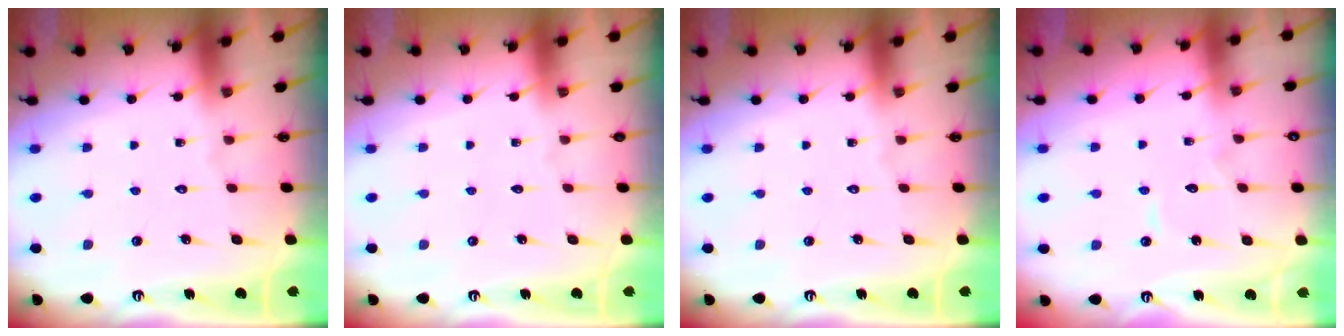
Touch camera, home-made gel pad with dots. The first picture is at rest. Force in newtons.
{"total": 0.0}
{"total": 0.0}
{"total": 5.6, "press": 5.6, "slide": 0.2}